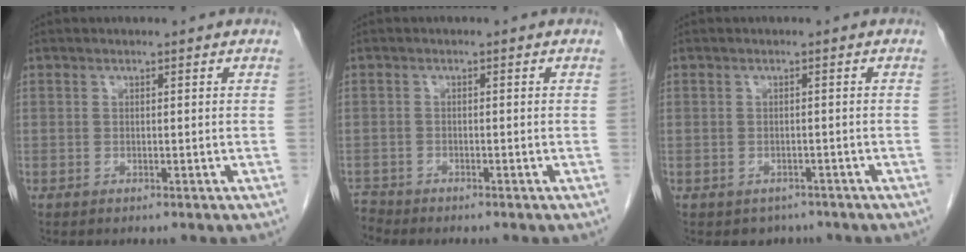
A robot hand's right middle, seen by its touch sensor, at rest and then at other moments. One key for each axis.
{"total": 1.8, "fx": -1.8, "fy": 0.0, "fz": -0.5, "tx": 0.009, "ty": -0.010, "tz": -0.034}
{"total": 2.5, "fx": -1.9, "fy": 1.6, "fz": 0.2, "tx": -0.009, "ty": 0.003, "tz": -0.025}